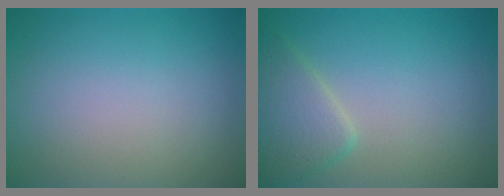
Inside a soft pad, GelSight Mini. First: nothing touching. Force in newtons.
{"total": 3.6, "press": 3.6, "slide": 0.1}